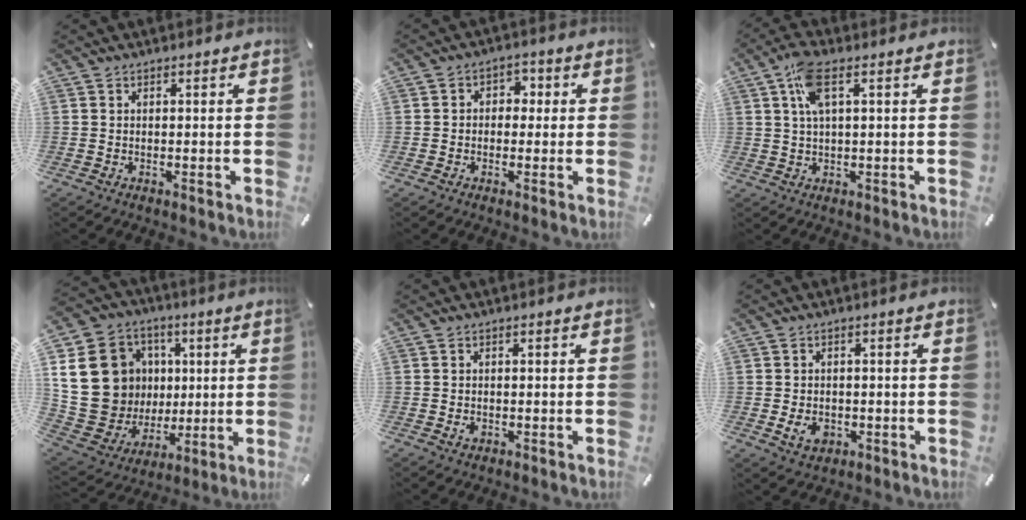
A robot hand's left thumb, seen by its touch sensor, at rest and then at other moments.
{"total": 3.9, "force": [-1.0, 3.4, 1.6], "torque": [-0.016, 0.012, -0.025]}
{"total": 7.3, "force": [2.5, 2.6, 6.4], "torque": [-0.131, 0.007, 0.044]}
{"total": 22.1, "force": [4.2, 19.8, 8.9], "torque": [-0.171, -0.017, 0.115]}
{"total": 1.1, "force": [-0.4, 0.8, 0.6], "torque": [-0.012, 0.002, -0.008]}
{"total": 4.3, "force": [-1.1, 3.3, 2.5], "torque": [-0.046, -0.002, -0.022]}